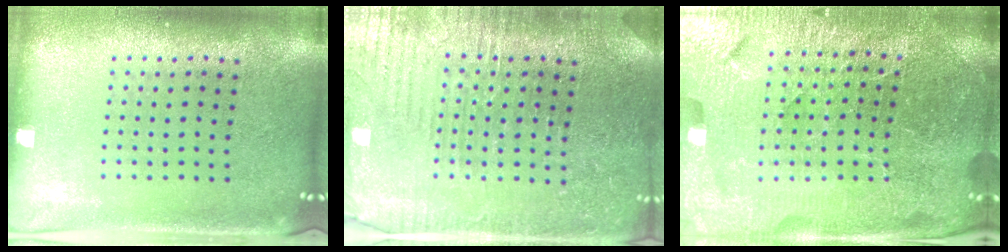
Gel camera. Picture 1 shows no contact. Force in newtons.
{"total": 3.7, "press": 3.6, "slide": 0.9}
{"total": 6.0, "press": 5.3, "slide": 2.7}